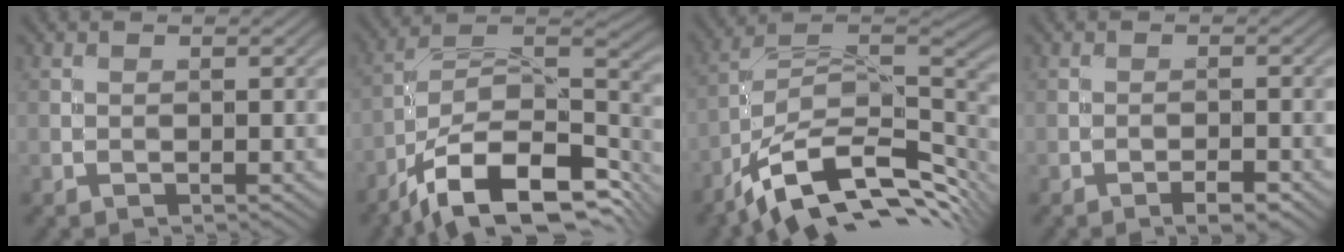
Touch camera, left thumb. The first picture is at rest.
{"total": 15.0, "force": [-9.4, 6.4, 9.8], "torque": [-0.196, -0.019, -0.160]}
{"total": 13.7, "force": [-7.8, 5.5, 9.9], "torque": [-0.194, -0.002, -0.139]}
{"total": 2.3, "force": [-1.6, 0.5, 1.5], "torque": [-0.026, 0.003, -0.027]}